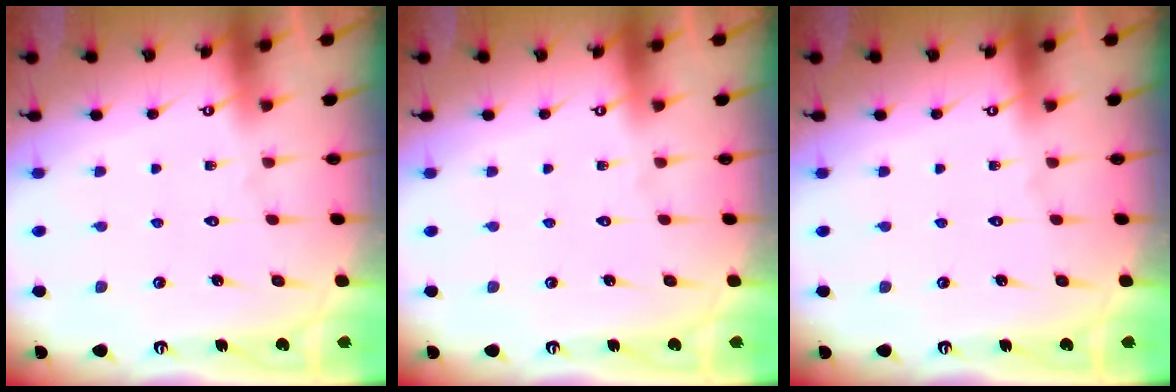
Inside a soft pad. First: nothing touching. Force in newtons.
{"total": 0.0}
{"total": 0.0}